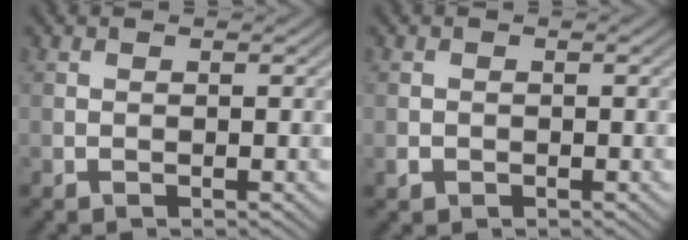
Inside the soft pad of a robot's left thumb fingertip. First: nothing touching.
{"total": 1.1, "force": [-0.4, 1.0, 0.2], "torque": [-0.002, -0.006, -0.011]}